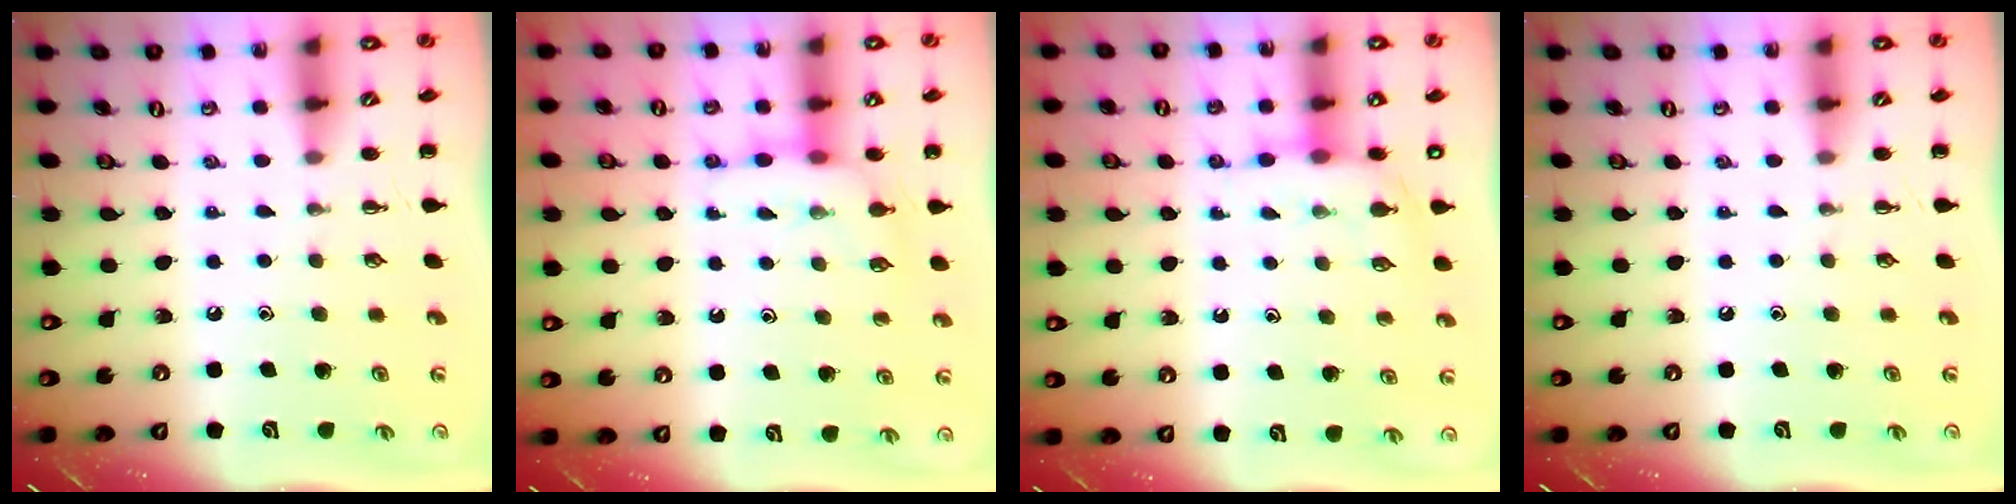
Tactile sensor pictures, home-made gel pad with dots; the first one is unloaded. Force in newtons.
{"total": 8.3, "press": 8.3, "slide": 0.7}
{"total": 8.0, "press": 7.9, "slide": 1.4}
{"total": 0.0}